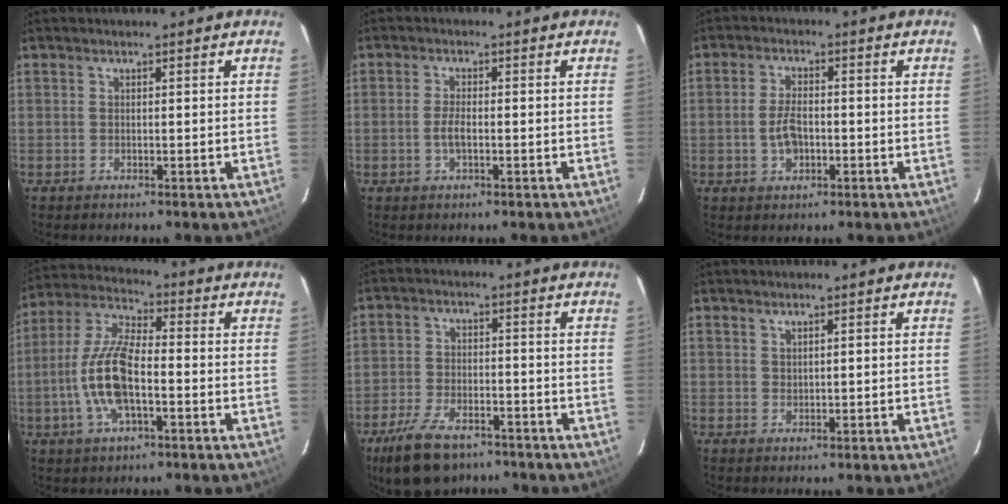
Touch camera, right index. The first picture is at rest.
{"total": 2.5, "force": [-0.7, 0.8, 2.2], "torque": [-0.049, 0.001, -0.015]}
{"total": 4.9, "force": [-1.1, 2.7, 3.9], "torque": [-0.081, 0.003, -0.014]}
{"total": 12.7, "force": [-3.2, 4.6, 11.4], "torque": [-0.244, 0.003, -0.065]}
{"total": 12.1, "force": [-8.6, 5.7, 6.3], "torque": [-0.150, -0.009, -0.150]}
{"total": 1.0, "force": [0.7, 0.4, 0.6], "torque": [-0.009, 0.003, 0.013]}